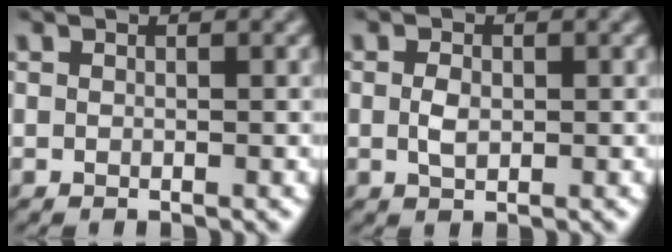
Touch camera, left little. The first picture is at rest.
{"total": 1.0, "force": [-0.3, 0.6, 0.8], "torque": [-0.020, 0.003, -0.010]}